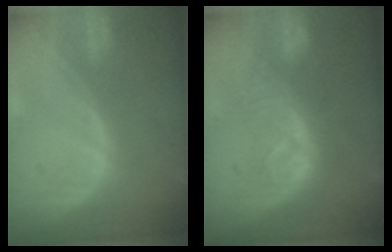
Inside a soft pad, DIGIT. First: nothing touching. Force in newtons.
{"total": 8.2, "press": 7.3, "slide": 3.8}